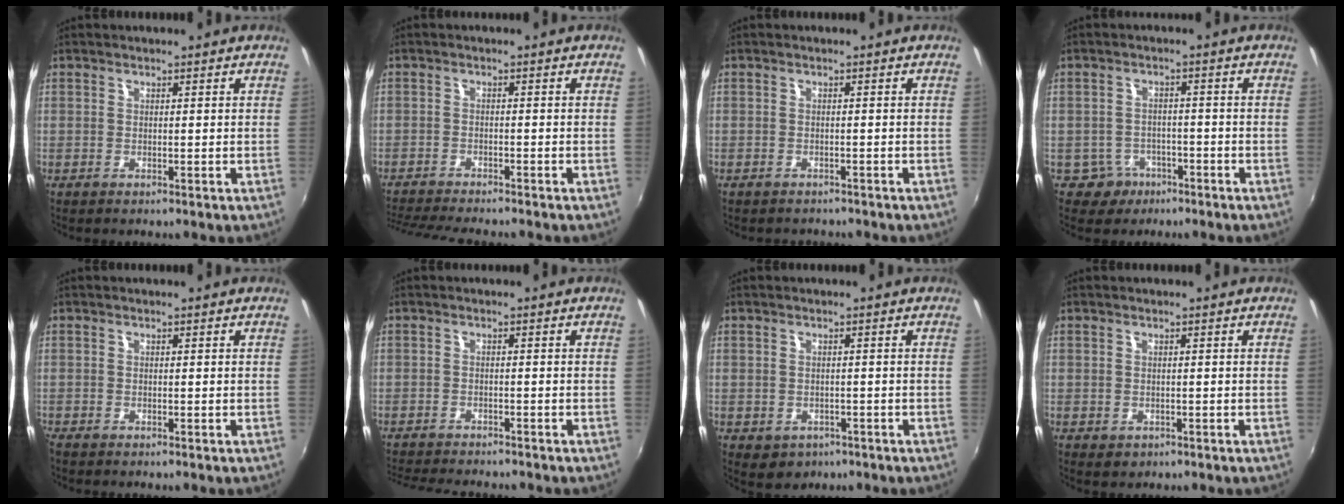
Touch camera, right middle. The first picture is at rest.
{"total": 8.1, "force": [-7.5, 0.3, 3.0], "torque": [-0.079, -0.021, -0.127]}
{"total": 2.3, "force": [-2.1, 0.9, 0.4], "torque": [-0.013, -0.010, -0.029]}
{"total": 4.3, "force": [-2.7, 3.4, 0.3], "torque": [-0.020, 0.011, -0.038]}
{"total": 0.6, "force": [-0.6, 0.2, 0.1], "torque": [-0.004, -0.004, -0.015]}
{"total": 7.7, "force": [-7.1, 1.2, 2.6], "torque": [-0.070, -0.017, -0.115]}
{"total": 3.7, "force": [-1.5, 3.1, 1.5], "torque": [-0.036, -0.009, -0.012]}
{"total": 1.3, "force": [-0.4, 1.1, 0.5], "torque": [-0.010, -0.005, -0.004]}